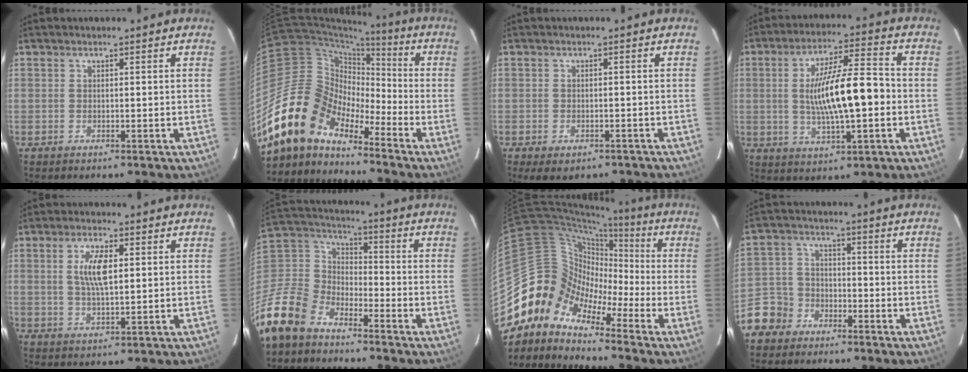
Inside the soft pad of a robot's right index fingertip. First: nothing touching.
{"total": 16.3, "force": [-12.9, 7.8, 6.3], "torque": [-0.120, 0.014, -0.253]}
{"total": 6.4, "force": [-4.6, 2.8, 3.4], "torque": [-0.069, -0.020, -0.060]}
{"total": 13.7, "force": [-1.2, 3.1, 13.3], "torque": [-0.231, 0.005, -0.013]}
{"total": 6.3, "force": [1.4, 2.2, 5.8], "torque": [-0.111, 0.003, 0.028]}
{"total": 17.0, "force": [-12.2, 9.9, 6.6], "torque": [-0.195, 0.008, -0.246]}
{"total": 10.9, "force": [-7.5, 7.5, 2.4], "torque": [-0.047, 0.043, -0.177]}
{"total": 8.5, "force": [-5.7, 6.1, 1.4], "torque": [-0.049, 0.025, -0.114]}